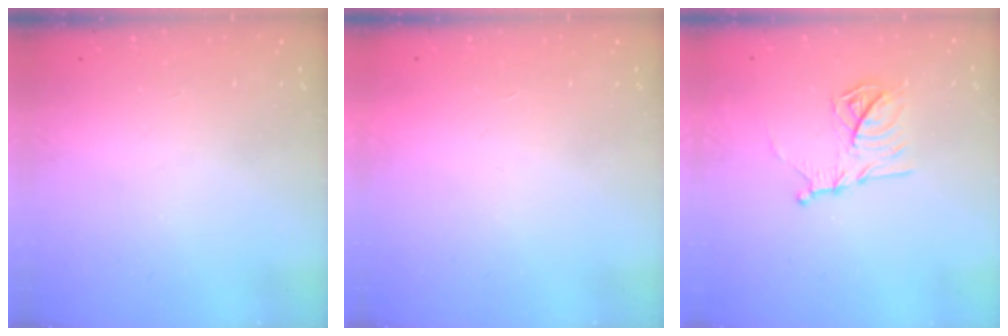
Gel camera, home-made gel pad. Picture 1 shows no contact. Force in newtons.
{"total": 1.5, "press": 1.5, "slide": 0.1}
{"total": 11.7, "press": 11.7, "slide": 0.4}